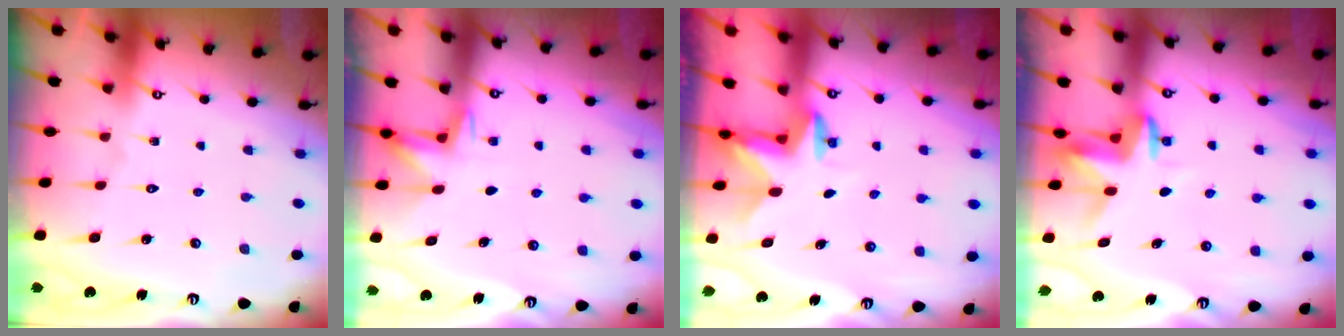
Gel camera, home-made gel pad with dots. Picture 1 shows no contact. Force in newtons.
{"total": 3.8, "press": 3.5, "slide": 1.2}
{"total": 2.4, "press": 2.4, "slide": 0.4}
{"total": 3.6, "press": 3.6, "slide": 0.2}